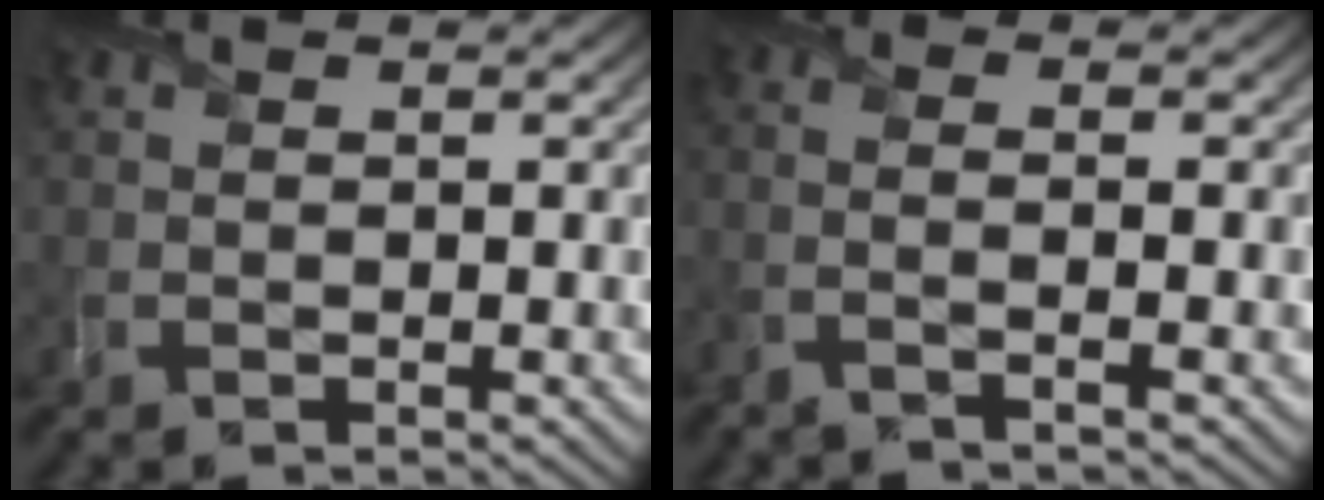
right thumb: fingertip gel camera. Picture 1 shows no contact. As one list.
[{"total": 2.7, "force": [-1.4, 0.4, 2.2], "torque": [-0.033, 0.003, -0.047]}]